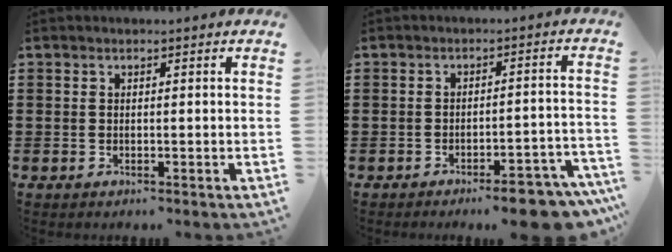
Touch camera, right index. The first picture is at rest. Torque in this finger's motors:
{"motor_torque": [-0.10, 0.00, -0.56, -0.21]}